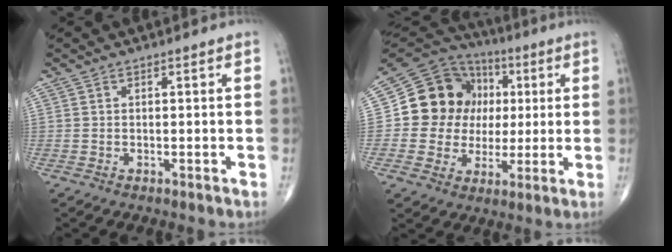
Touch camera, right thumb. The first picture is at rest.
{"total": 16.8, "force": [2.0, 14.9, 7.5], "torque": [-0.089, 0.026, 0.039]}